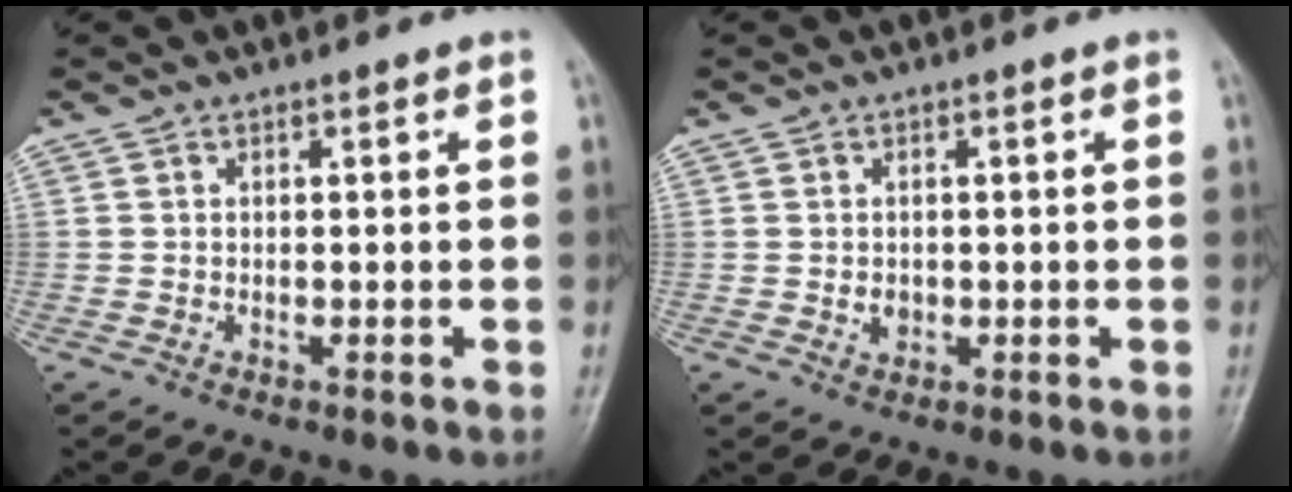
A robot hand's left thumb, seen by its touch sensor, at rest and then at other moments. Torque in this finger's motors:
{"motor_torque": [0.04, 0.04, 0.19, 0.07, 0.00]}